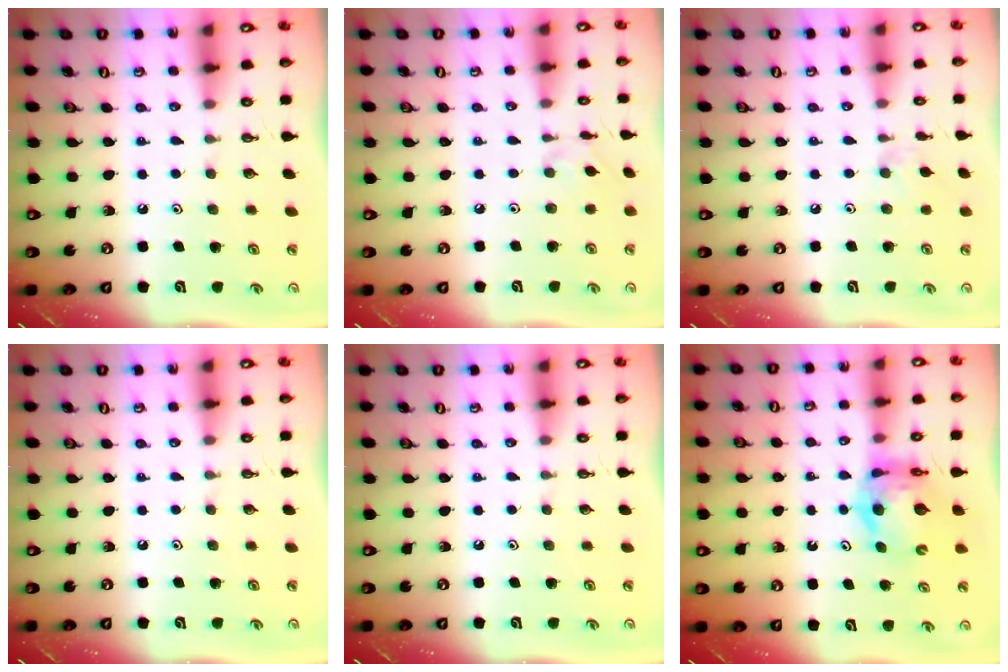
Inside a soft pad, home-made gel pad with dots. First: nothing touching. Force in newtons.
{"total": 1.6, "press": 1.5, "slide": 0.4}
{"total": 5.5, "press": 5.4, "slide": 0.7}
{"total": 0.0}
{"total": 0.0}
{"total": 9.0, "press": 9.0, "slide": 0.9}